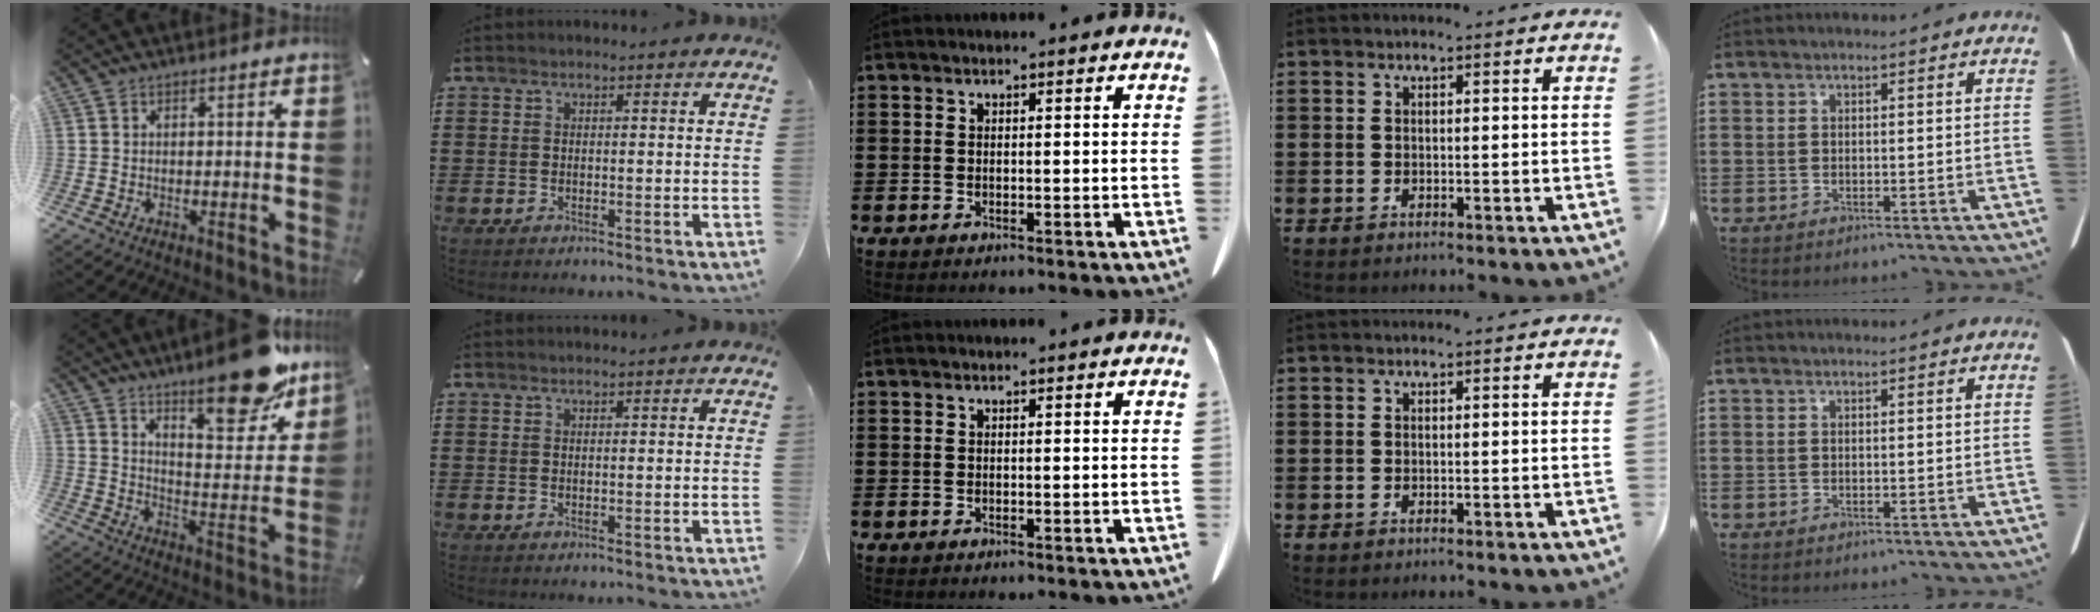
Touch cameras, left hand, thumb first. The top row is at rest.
{"thumb": {"total": 19.1, "force": [15.1, 6.1, 10.1], "torque": [-0.130, -0.116, 0.250]}}